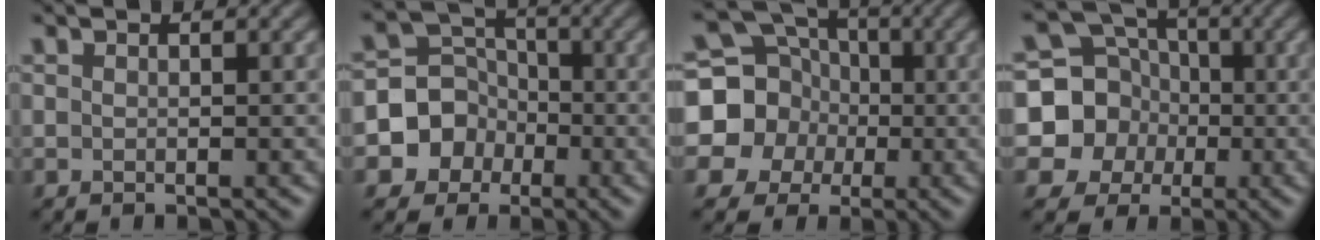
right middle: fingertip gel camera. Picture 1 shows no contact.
{"total": 5.4, "force": [-2.1, 4.9, 0.8], "torque": [0.005, 0.007, -0.063]}
{"total": 8.8, "force": [-0.8, 8.4, 2.6], "torque": [-0.061, 0.022, -0.041]}
{"total": 6.3, "force": [-1.1, 6.0, 1.7], "torque": [-0.018, 0.003, -0.035]}